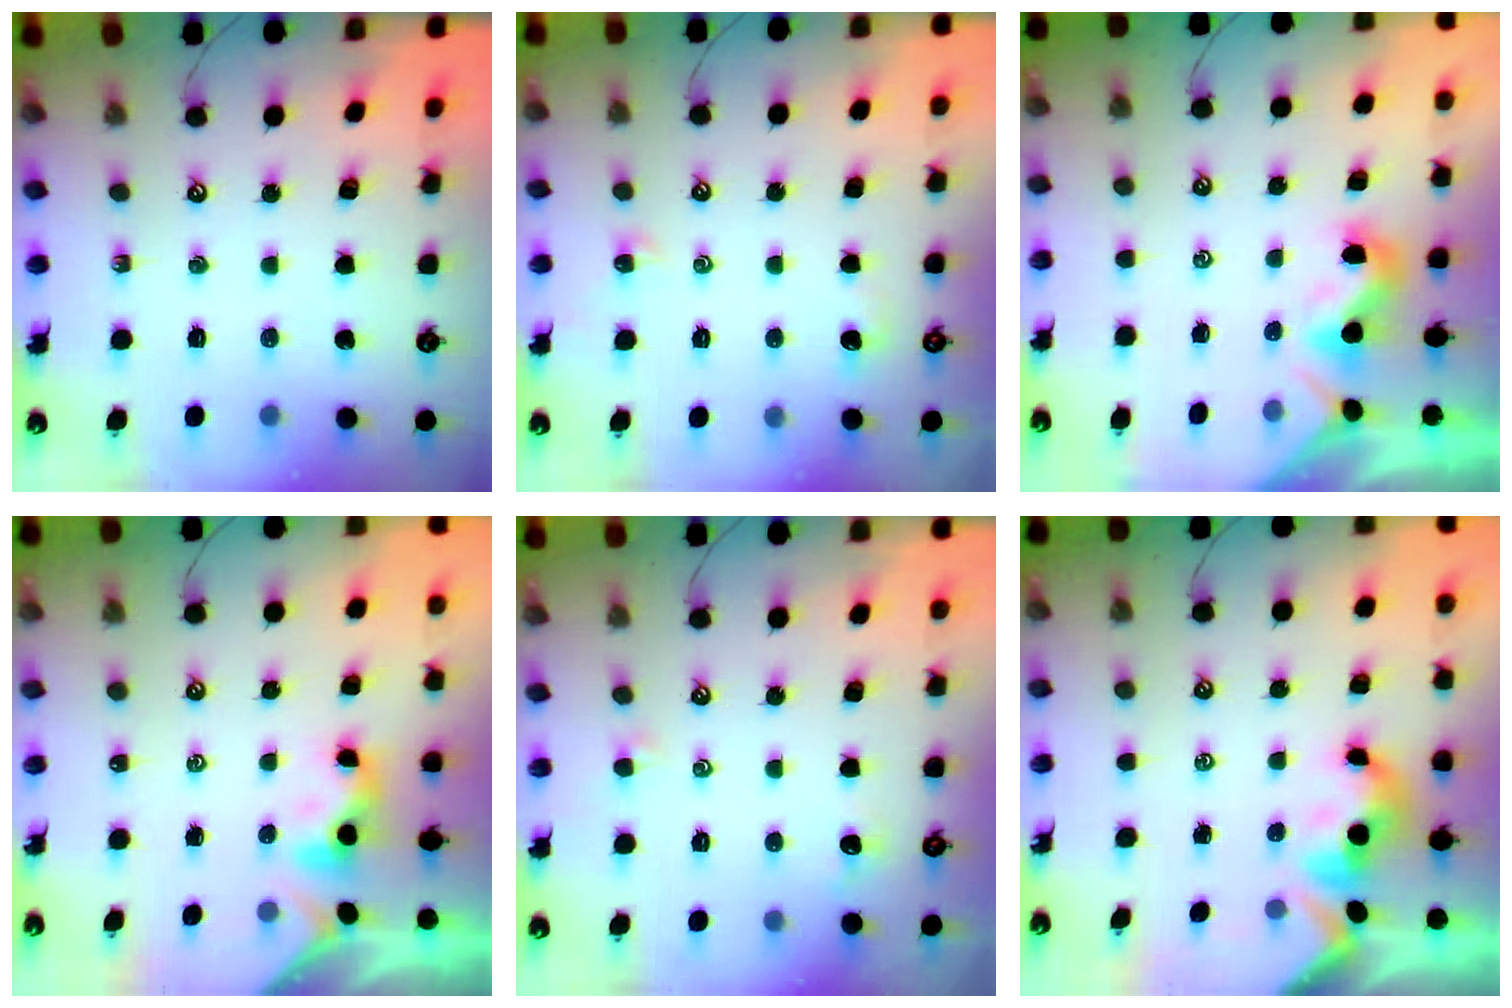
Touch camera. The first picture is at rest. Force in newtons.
{"total": 1.0, "press": 0.9, "slide": 0.5}
{"total": 1.1, "press": 1.0, "slide": 0.5}
{"total": 0.7, "press": 0.6, "slide": 0.4}
{"total": 0.0}
{"total": 1.3, "press": 1.3, "slide": 0.0}